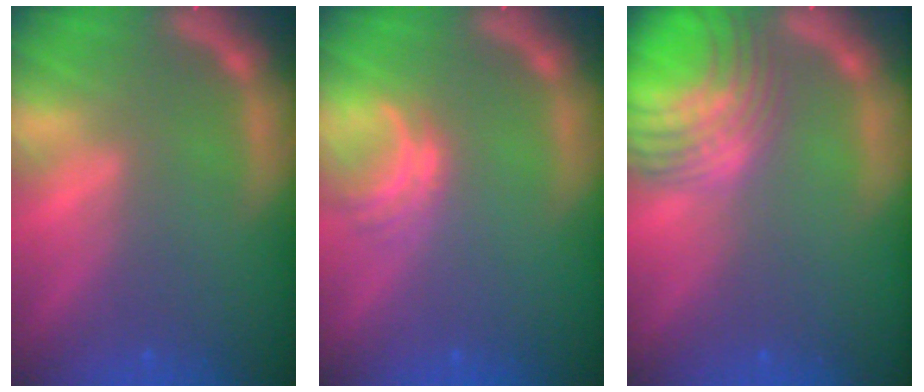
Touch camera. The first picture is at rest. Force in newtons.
{"total": 2.5}
{"total": 10.1}